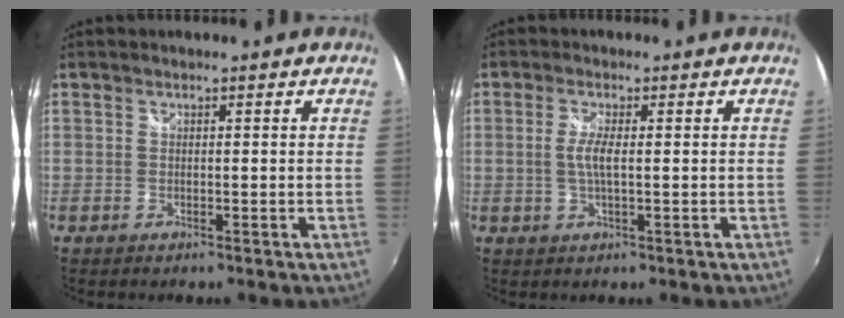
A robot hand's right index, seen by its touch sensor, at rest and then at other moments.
{"total": 3.1, "force": [0.1, 0.5, 3.0], "torque": [-0.062, -0.003, -0.001]}